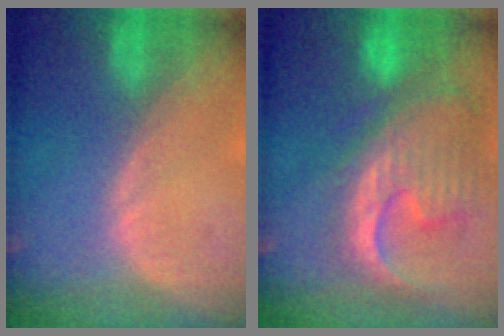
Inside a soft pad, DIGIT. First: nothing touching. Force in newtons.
{"total": 13.0, "press": 11.1, "slide": 6.7}